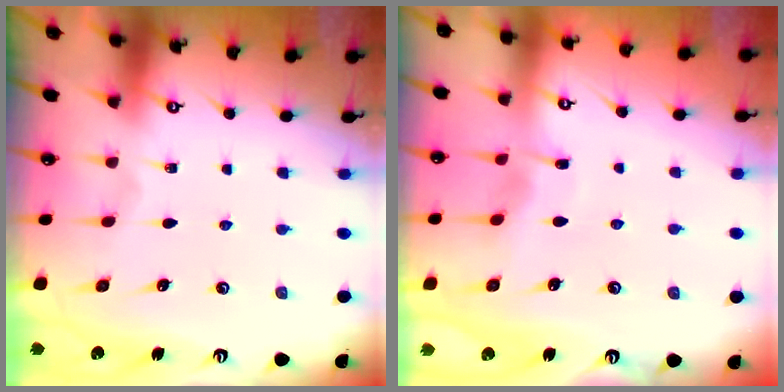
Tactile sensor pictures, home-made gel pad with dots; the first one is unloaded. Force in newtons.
{"total": 3.3, "press": 3.3, "slide": 0.4}